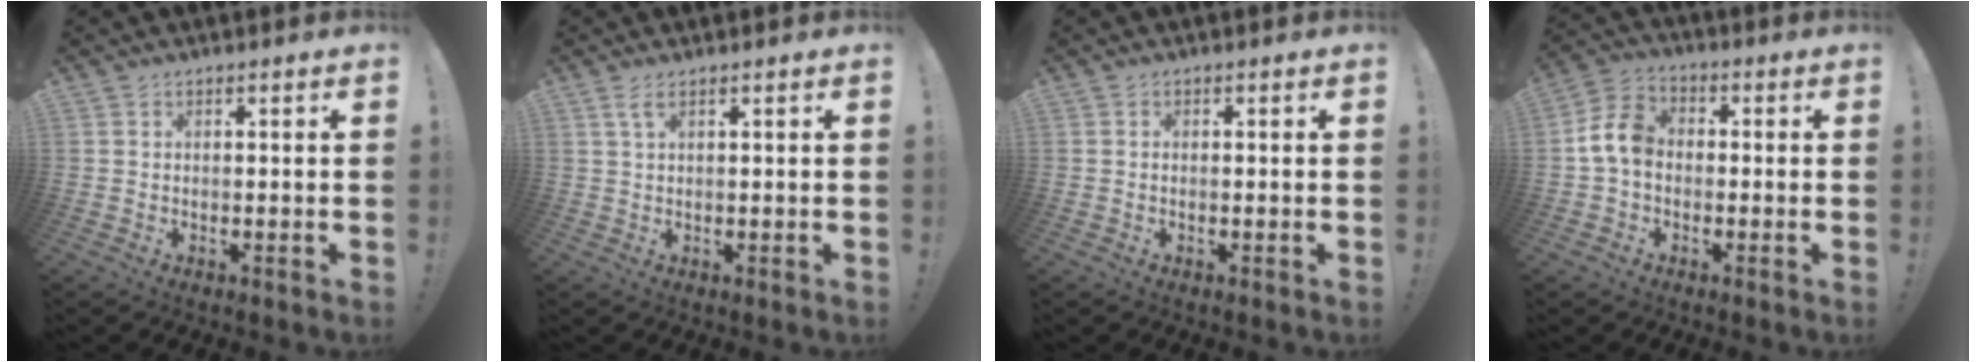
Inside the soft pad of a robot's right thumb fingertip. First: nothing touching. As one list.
[{"total": 2.6, "force": [1.3, 0.5, 2.1], "torque": [-0.045, 0.001, 0.023]}, {"total": 0.0}, {"total": 9.4, "force": [-0.3, 6.8, 6.4], "torque": [-0.129, 0.017, 0.000]}]